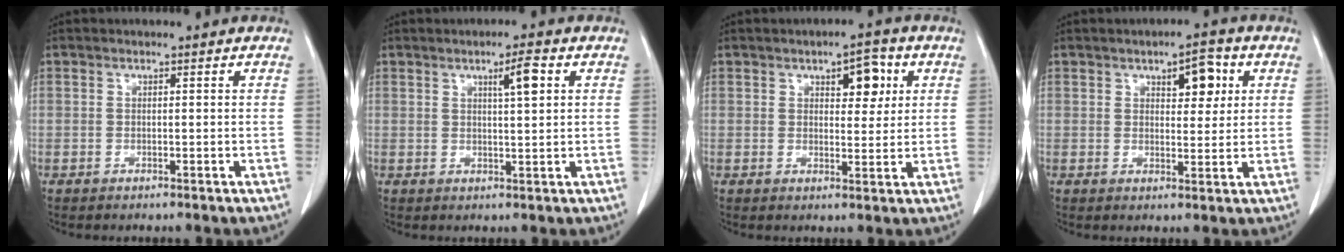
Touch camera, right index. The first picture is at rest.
{"total": 3.8, "force": [1.5, 0.2, 3.5], "torque": [-0.056, 0.001, 0.023]}
{"total": 5.4, "force": [2.2, 2.3, 4.4], "torque": [-0.057, 0.006, 0.030]}
{"total": 5.3, "force": [2.2, 2.2, 4.4], "torque": [-0.059, 0.005, 0.031]}